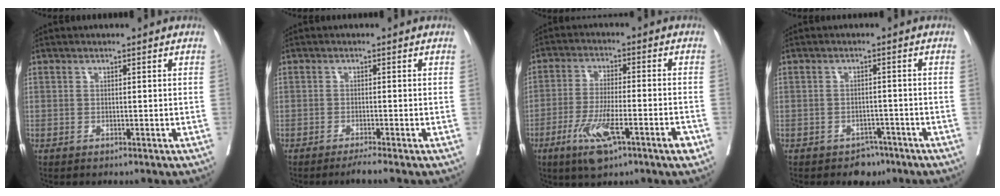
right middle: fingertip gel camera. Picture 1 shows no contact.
{"total": 2.0, "force": [-1.6, -0.7, 1.0], "torque": [-0.021, -0.004, -0.030]}
{"total": 10.2, "force": [-5.1, 1.6, 8.7], "torque": [-0.152, -0.017, -0.084]}
{"total": 3.1, "force": [-2.3, 2.0, 0.8], "torque": [-0.011, 0.006, -0.027]}